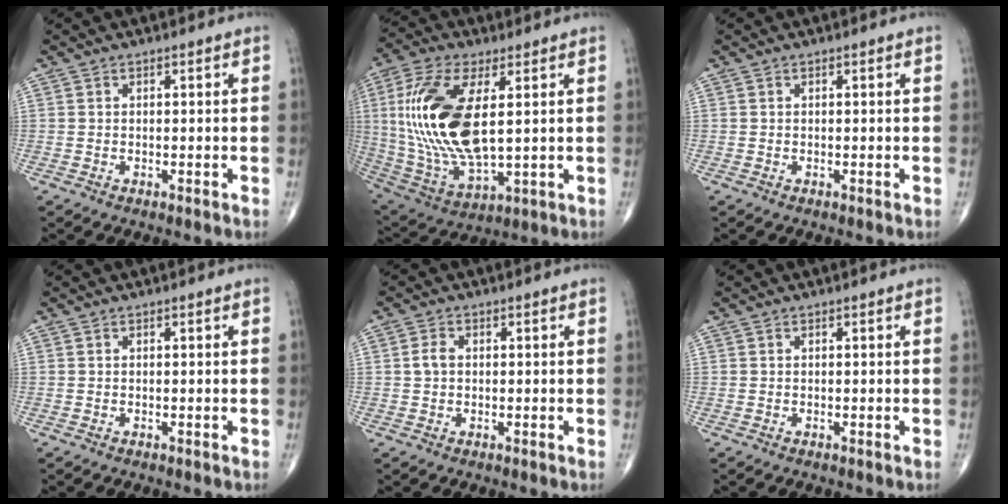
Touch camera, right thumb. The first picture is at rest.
{"total": 21.1, "force": [3.1, 9.3, 18.7], "torque": [-0.402, -0.020, 0.065]}
{"total": 0.0}
{"total": 0.0}
{"total": 2.4, "force": [0.2, 1.7, 1.6], "torque": [-0.031, 0.007, 0.002]}
{"total": 0.0}